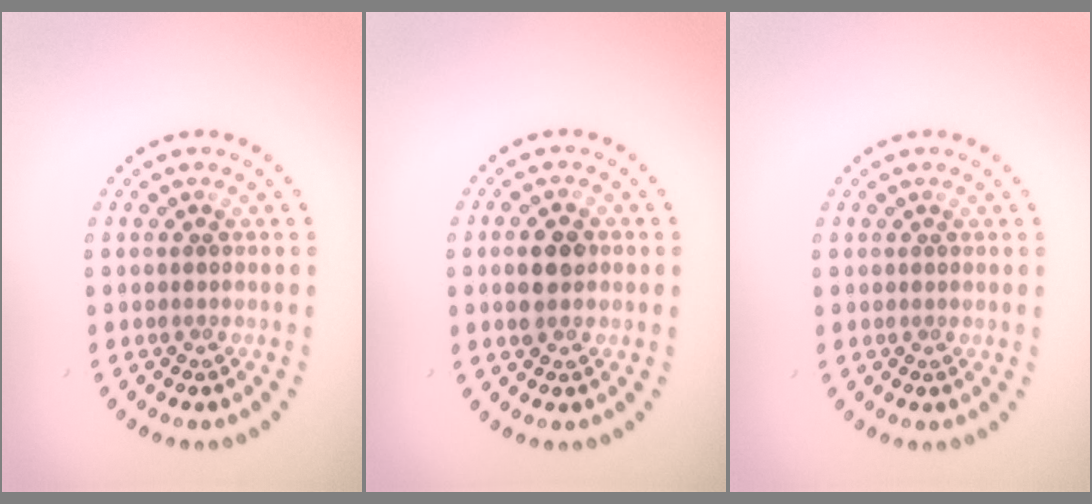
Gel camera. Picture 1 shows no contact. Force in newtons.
{"total": 3.0, "press": 3.0, "slide": 0.2}
{"total": 0.0}